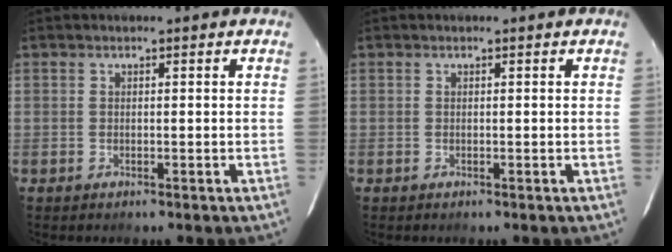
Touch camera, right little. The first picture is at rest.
{"total": 0.0}